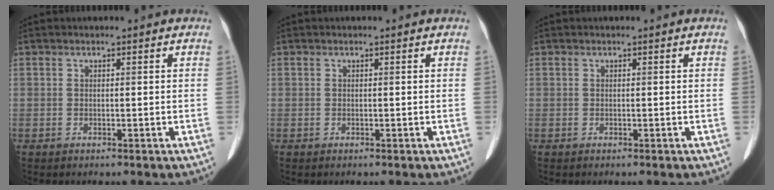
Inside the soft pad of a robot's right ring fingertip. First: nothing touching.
{"total": 0.0}
{"total": 0.0}